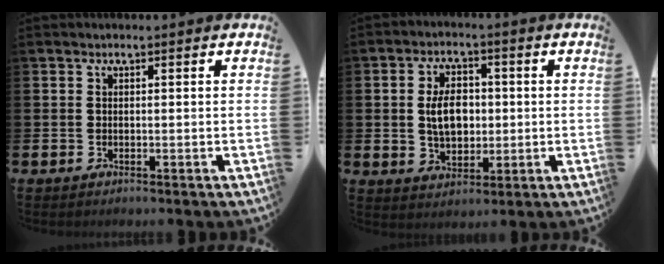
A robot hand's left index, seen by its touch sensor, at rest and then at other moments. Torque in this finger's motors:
{"motor_torque": [1.52, -0.07, 0.72, 0.21]}